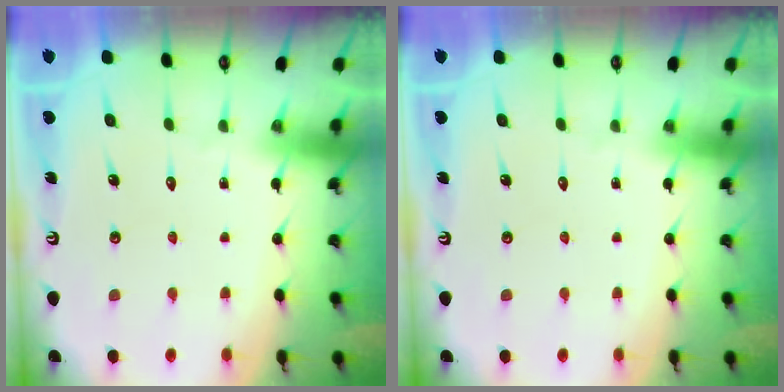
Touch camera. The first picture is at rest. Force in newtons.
{"total": 0.0}